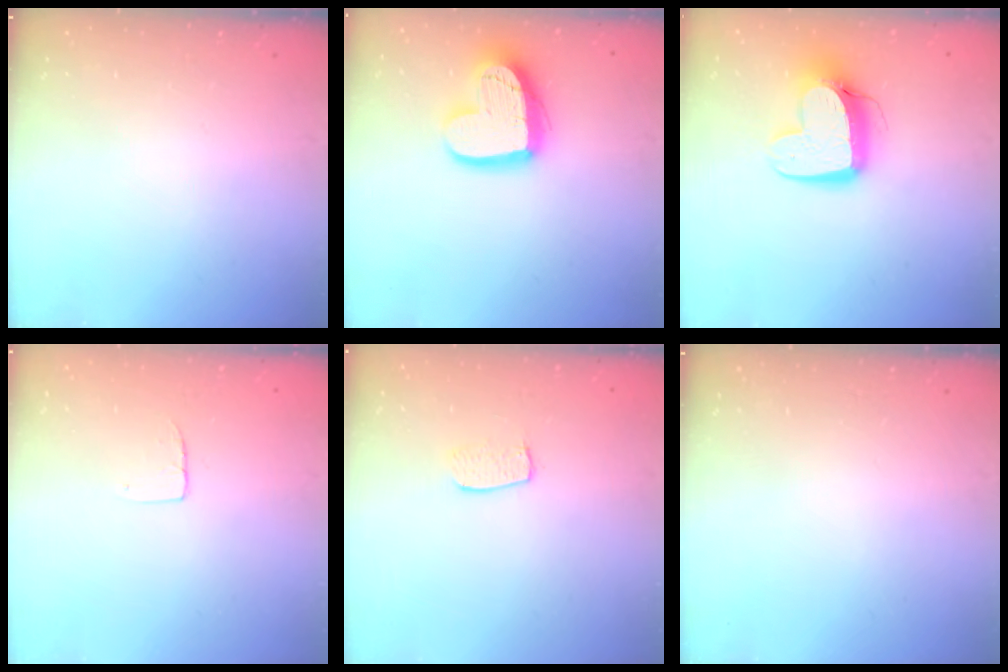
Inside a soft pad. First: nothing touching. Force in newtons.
{"total": 16.3, "press": 16.3, "slide": 1.3}
{"total": 12.4, "press": 12.3, "slide": 1.2}
{"total": 3.8, "press": 3.8, "slide": 0.2}
{"total": 5.9, "press": 5.9, "slide": 0.3}
{"total": 0.0}